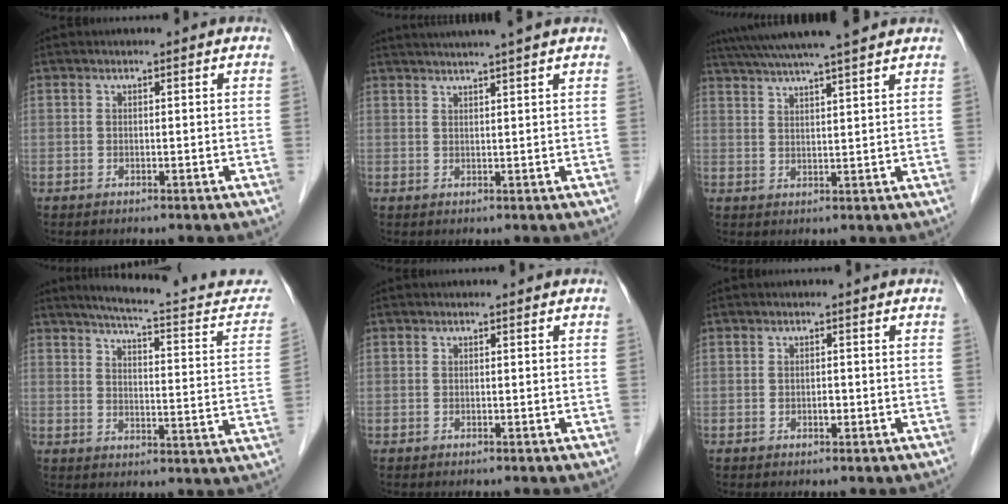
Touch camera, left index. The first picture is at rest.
{"total": 8.1, "force": [7.0, -1.0, 4.0], "torque": [-0.061, 0.021, 0.088]}
{"total": 13.9, "force": [12.0, -0.1, 7.0], "torque": [-0.127, 0.031, 0.173]}
{"total": 17.9, "force": [15.8, 2.6, 8.0], "torque": [-0.096, -0.026, 0.182]}
{"total": 0.0}
{"total": 0.9, "force": [-0.5, 0.6, 0.6], "torque": [-0.014, -0.003, -0.007]}